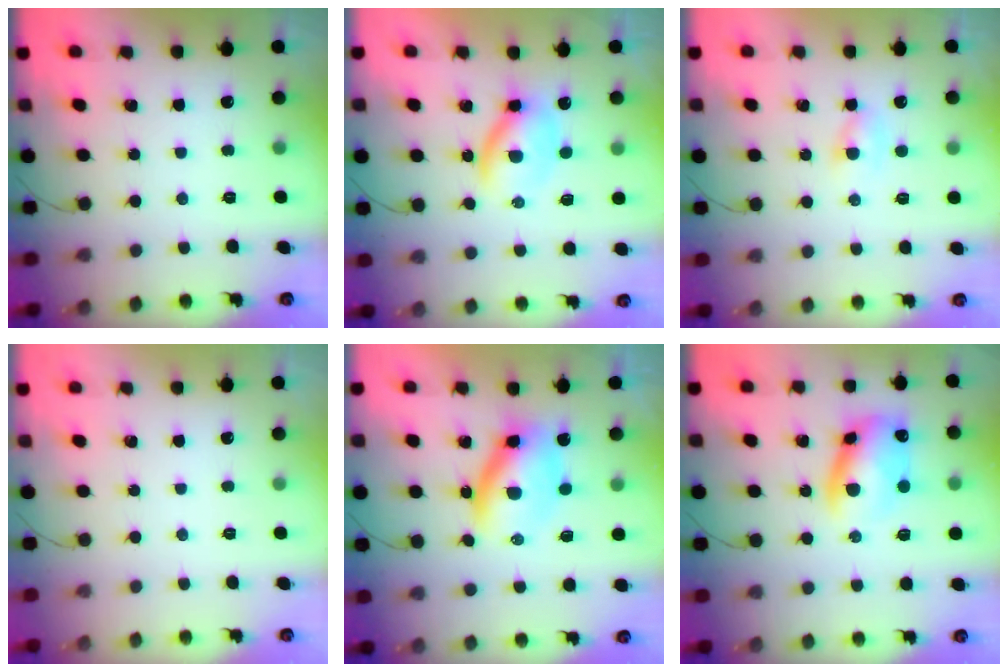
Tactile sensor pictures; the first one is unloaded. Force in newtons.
{"total": 4.9, "press": 4.9, "slide": 0.3}
{"total": 2.3, "press": 2.1, "slide": 0.9}
{"total": 0.0}
{"total": 7.6, "press": 7.4, "slide": 1.6}
{"total": 10.4, "press": 10.2, "slide": 1.9}